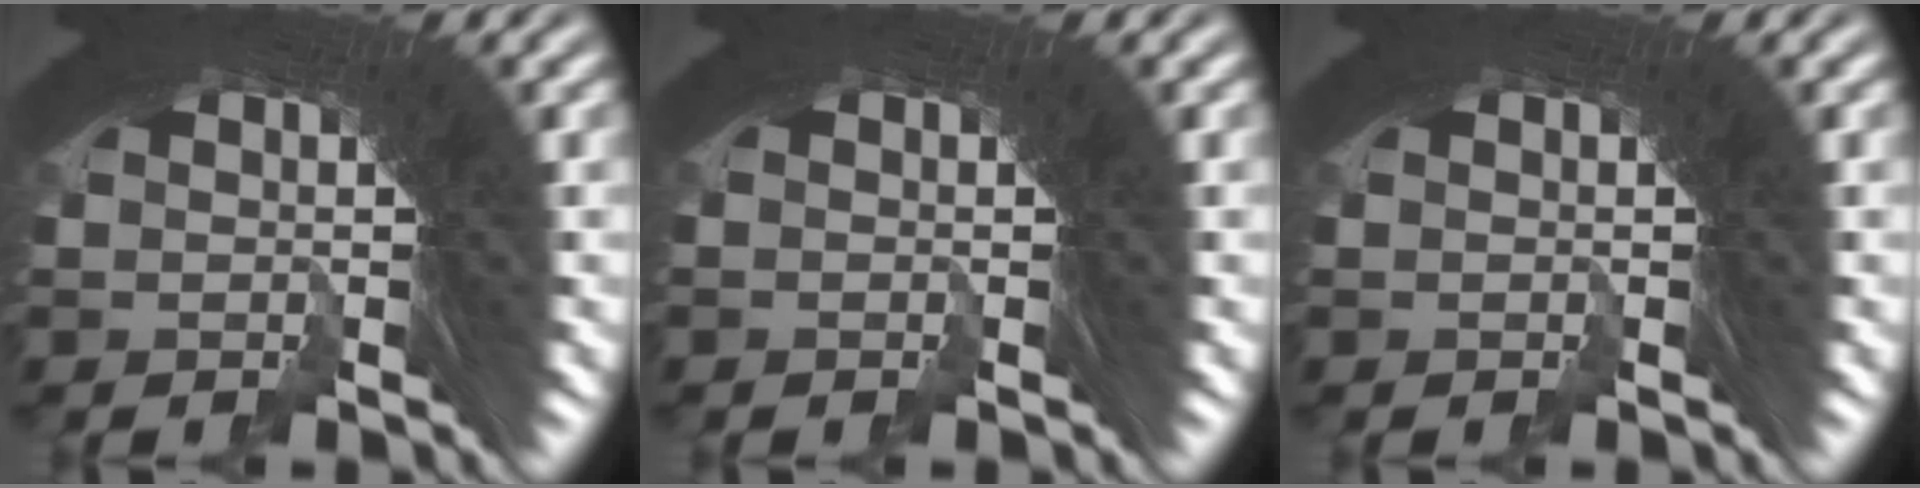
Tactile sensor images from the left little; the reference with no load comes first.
{"total": 0.0}
{"total": 0.0}